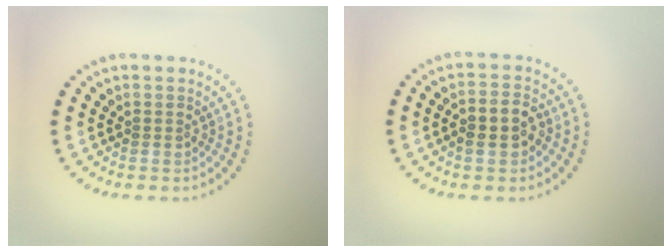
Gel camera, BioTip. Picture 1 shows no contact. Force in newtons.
{"total": 3.0, "press": 2.9, "slide": 0.6}